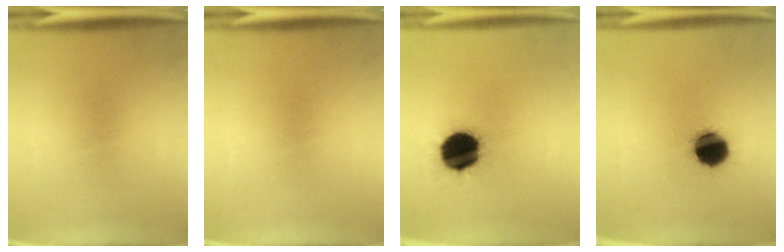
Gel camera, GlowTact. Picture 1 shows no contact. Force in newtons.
{"total": 0.0}
{"total": 16.7}
{"total": 10.8}